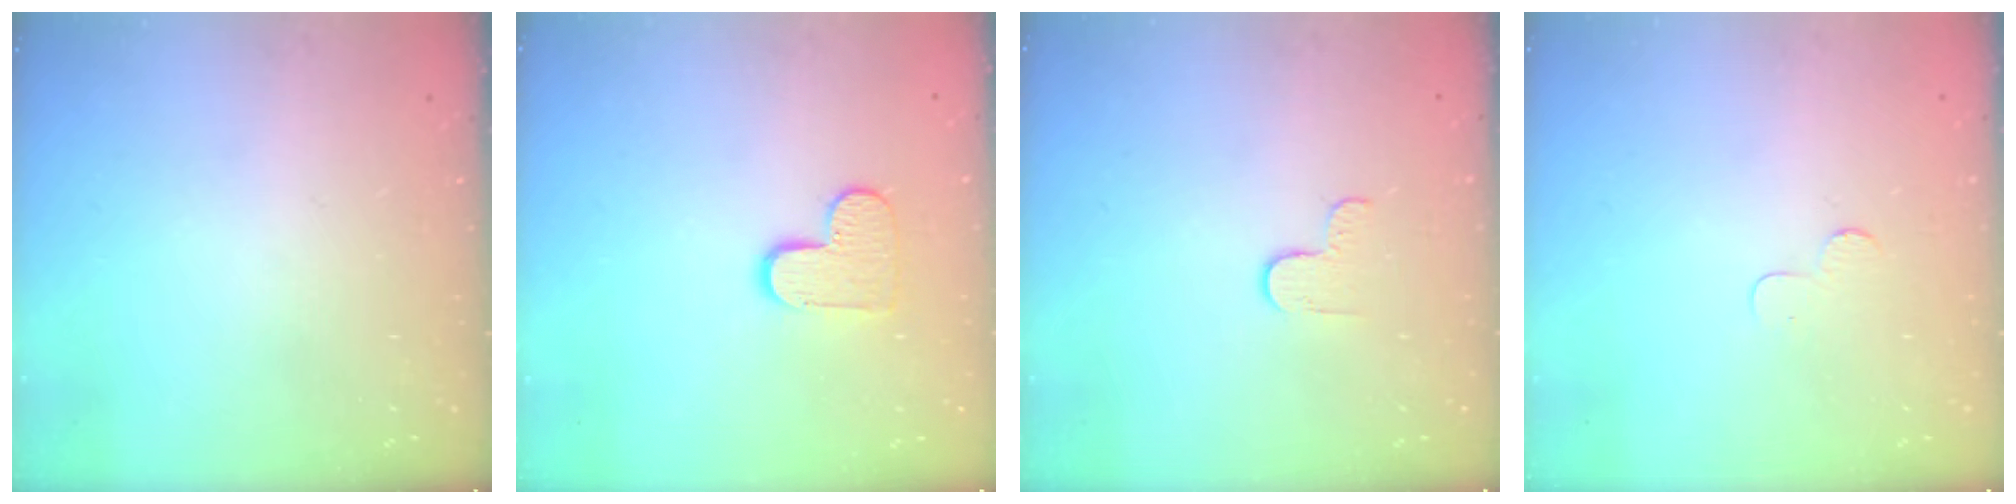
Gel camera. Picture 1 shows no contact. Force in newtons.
{"total": 8.3, "press": 8.2, "slide": 0.4}
{"total": 2.7, "press": 2.6, "slide": 0.4}
{"total": 3.7, "press": 3.7, "slide": 0.4}